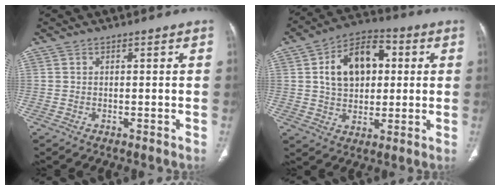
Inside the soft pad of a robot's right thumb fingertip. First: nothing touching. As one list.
[{"total": 14.2, "force": [2.9, 9.6, 10.1], "torque": [-0.133, 0.012, 0.042]}]